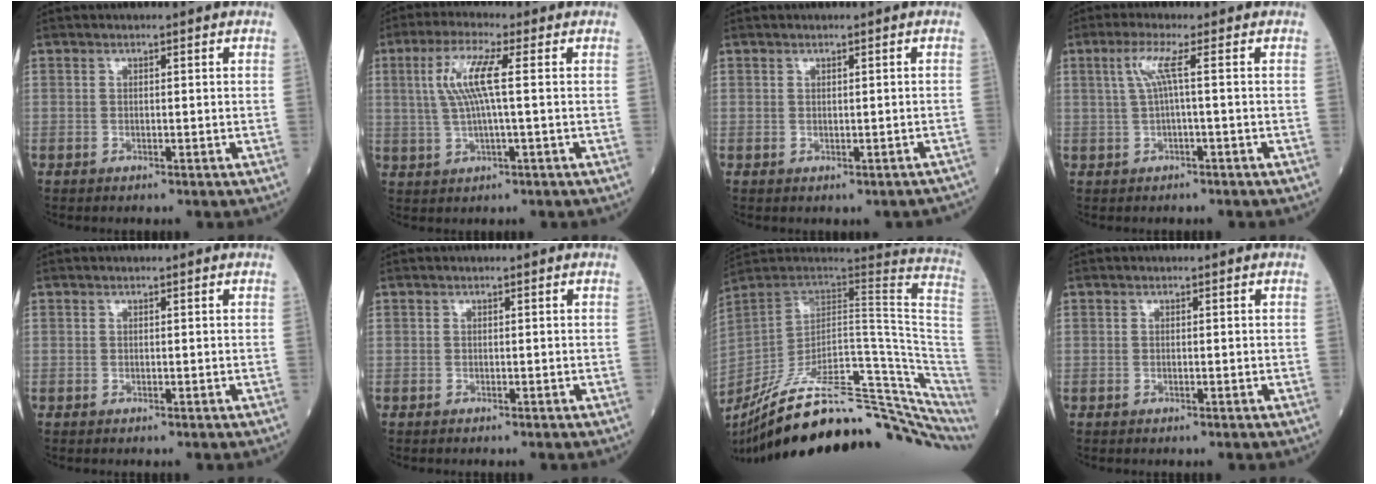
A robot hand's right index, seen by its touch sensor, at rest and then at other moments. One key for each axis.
{"total": 7.2, "fx": 1.3, "fy": 0.3, "fz": 7.1, "tx": -0.153, "ty": 0.012, "tz": 0.027}
{"total": 1.4, "fx": -0.9, "fy": 0.8, "fz": 0.7, "tx": -0.008, "ty": 0.008, "tz": -0.007}
{"total": 3.5, "fx": 0.5, "fy": -0.5, "fz": 3.4, "tx": -0.078, "ty": 0.013, "tz": 0.015}
{"total": 0.0}
{"total": 0.0}
{"total": 30.5, "fx": -22.6, "fy": 6.3, "fz": 19.5, "tx": -0.197, "ty": -0.004, "tz": -0.325}
{"total": 0.0}